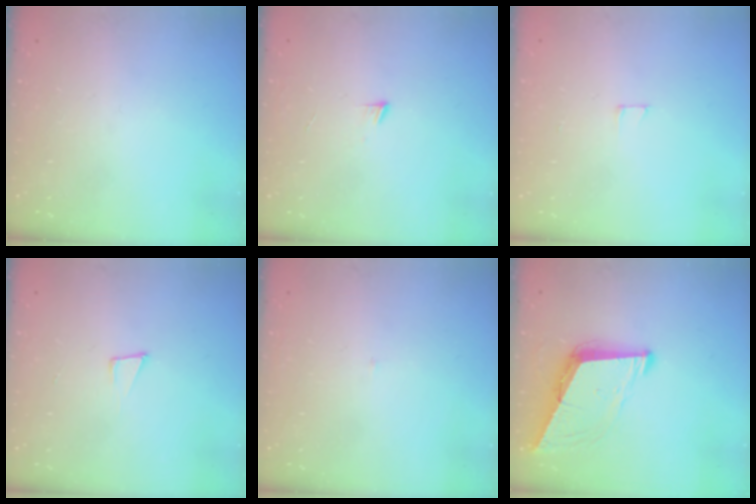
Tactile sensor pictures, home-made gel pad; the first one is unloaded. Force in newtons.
{"total": 4.3, "press": 4.2, "slide": 0.4}
{"total": 2.5, "press": 2.5, "slide": 0.2}
{"total": 4.8, "press": 3.6, "slide": 3.2}
{"total": 2.1, "press": 2.1, "slide": 0.1}
{"total": 8.9, "press": 8.2, "slide": 3.5}